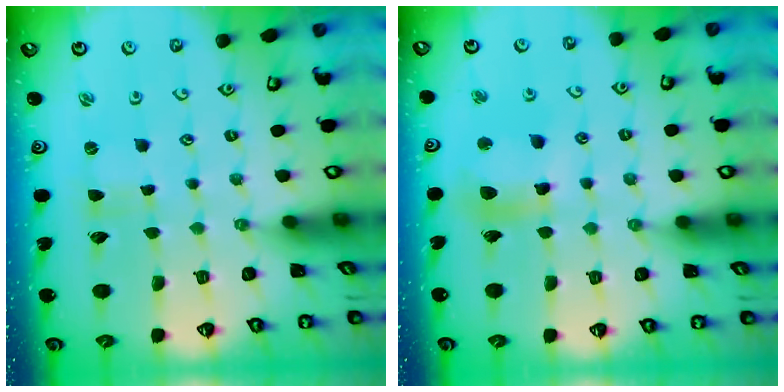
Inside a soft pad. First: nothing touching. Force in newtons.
{"total": 11.1, "press": 11.1, "slide": 1.3}